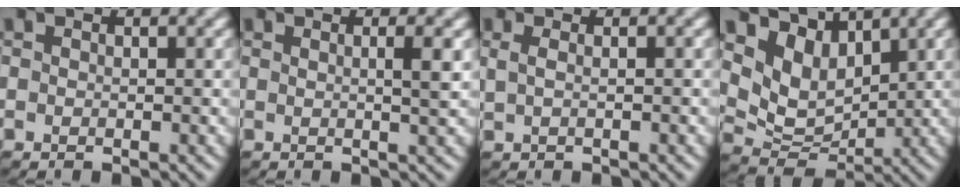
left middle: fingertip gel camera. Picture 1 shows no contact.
{"total": 1.8, "force": [-0.2, 0.5, 1.8], "torque": [-0.017, 0.007, -0.007]}
{"total": 1.2, "force": [0.1, 0.6, 1.1], "torque": [-0.016, -0.001, 0.000]}
{"total": 5.6, "force": [3.4, 3.5, 2.8], "torque": [-0.061, 0.006, 0.061]}